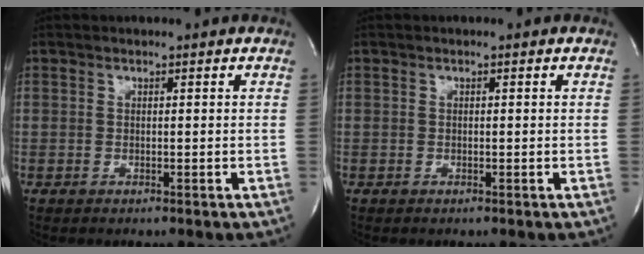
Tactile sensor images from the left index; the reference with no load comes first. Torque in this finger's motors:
{"motor_torque": [0.00, 0.00, 0.00, 0.00]}